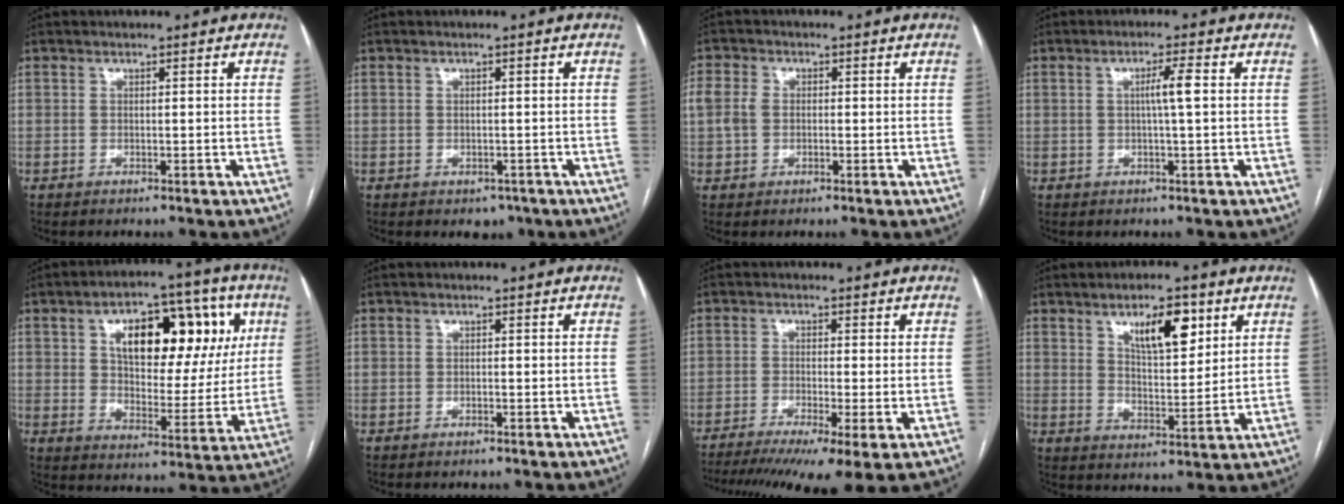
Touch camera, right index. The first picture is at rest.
{"total": 2.2, "force": [-1.1, 1.7, 0.8], "torque": [0.000, 0.002, -0.007]}
{"total": 3.7, "force": [0.1, 2.9, 2.4], "torque": [-0.068, 0.016, 0.002]}
{"total": 3.4, "force": [0.4, -0.3, 3.4], "torque": [-0.060, 0.001, 0.006]}
{"total": 19.6, "force": [6.9, 9.3, 15.8], "torque": [-0.222, 0.037, 0.106]}
{"total": 0.0}
{"total": 12.5, "force": [-8.2, 1.7, 9.2], "torque": [-0.147, -0.018, -0.130]}
{"total": 9.1, "force": [4.9, 3.1, 7.1], "torque": [-0.116, 0.001, 0.085]}